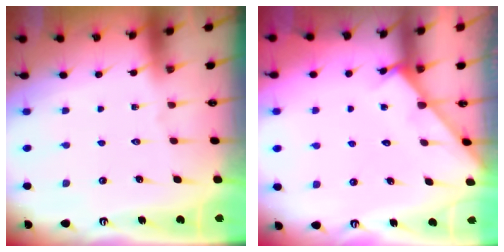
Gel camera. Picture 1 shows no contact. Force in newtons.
{"total": 4.3, "press": 4.3, "slide": 0.4}